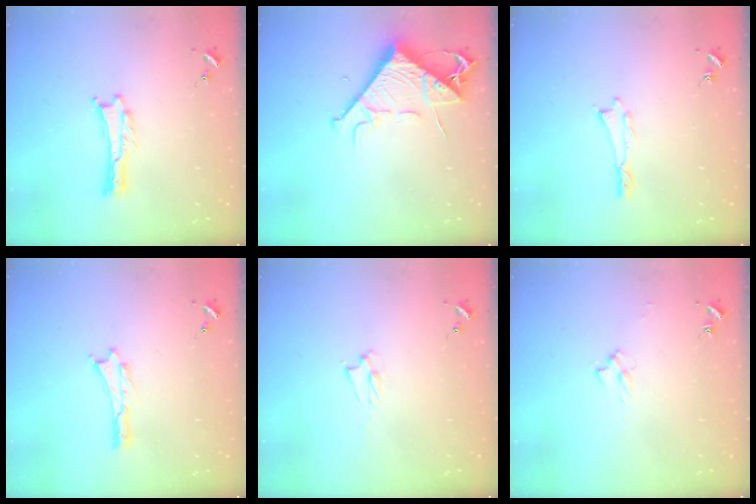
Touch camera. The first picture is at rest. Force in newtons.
{"total": 8.4, "press": 8.3, "slide": 1.1}
{"total": 0.0}
{"total": 0.0}
{"total": 1.4, "press": 1.3, "slide": 0.3}
{"total": 2.0, "press": 2.0, "slide": 0.3}